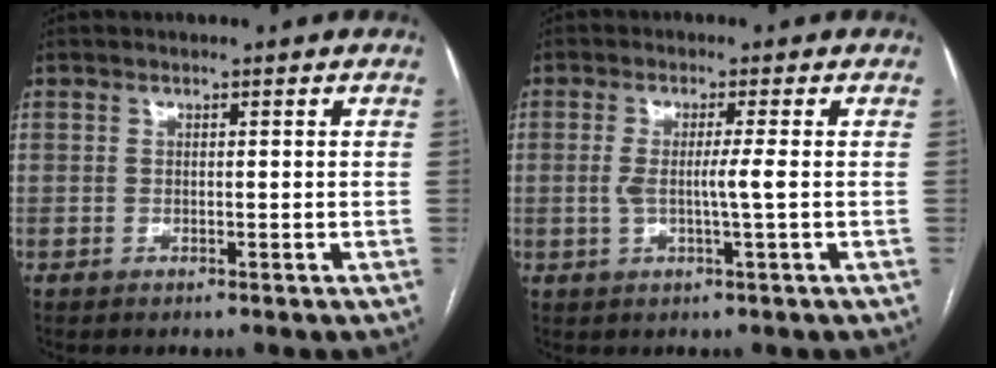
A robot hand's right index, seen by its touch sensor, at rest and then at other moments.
{"total": 3.6, "force": [-0.3, -0.5, 3.6], "torque": [-0.067, -0.003, -0.004]}